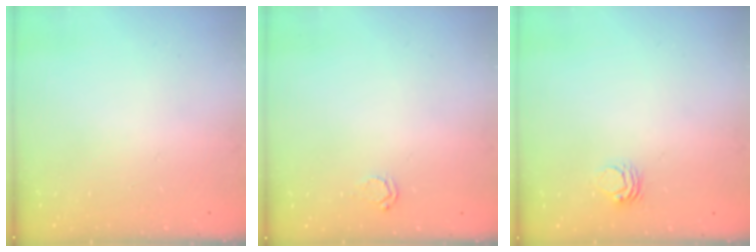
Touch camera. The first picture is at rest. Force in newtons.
{"total": 2.9, "press": 2.9, "slide": 0.3}
{"total": 4.2, "press": 4.2, "slide": 0.4}